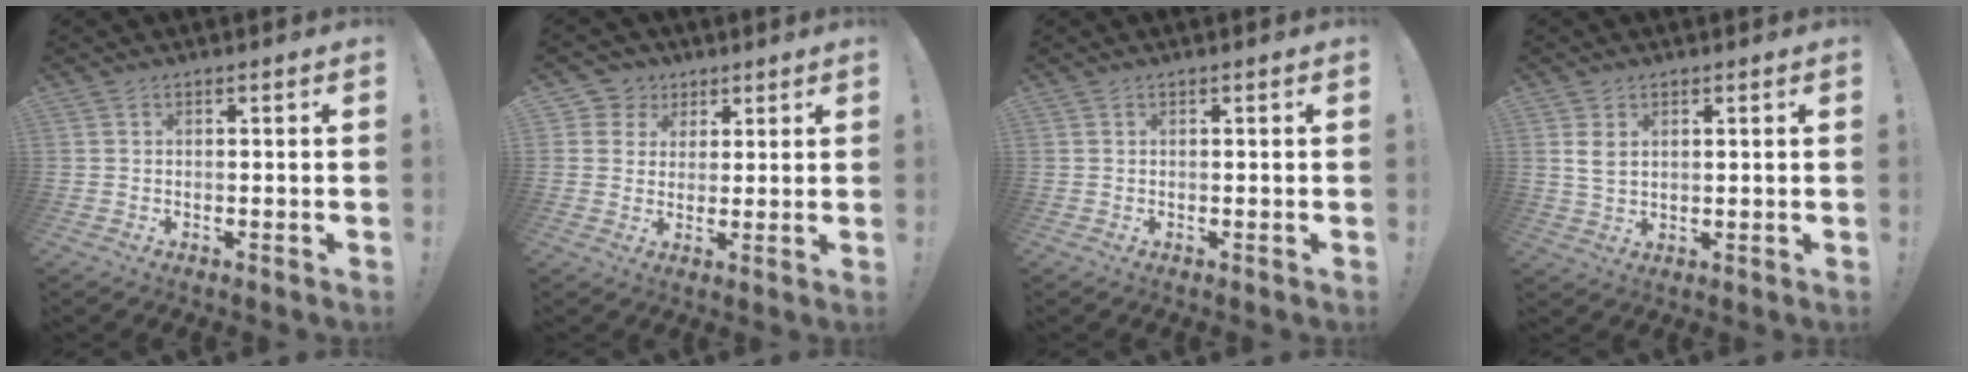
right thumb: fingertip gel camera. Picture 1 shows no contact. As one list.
[{"total": 6.1, "force": [2.2, 5.6, 0.9], "torque": [-0.021, -0.011, 0.045]}, {"total": 0.0}, {"total": 4.3, "force": [1.5, 2.9, 2.9], "torque": [-0.056, -0.001, 0.027]}]